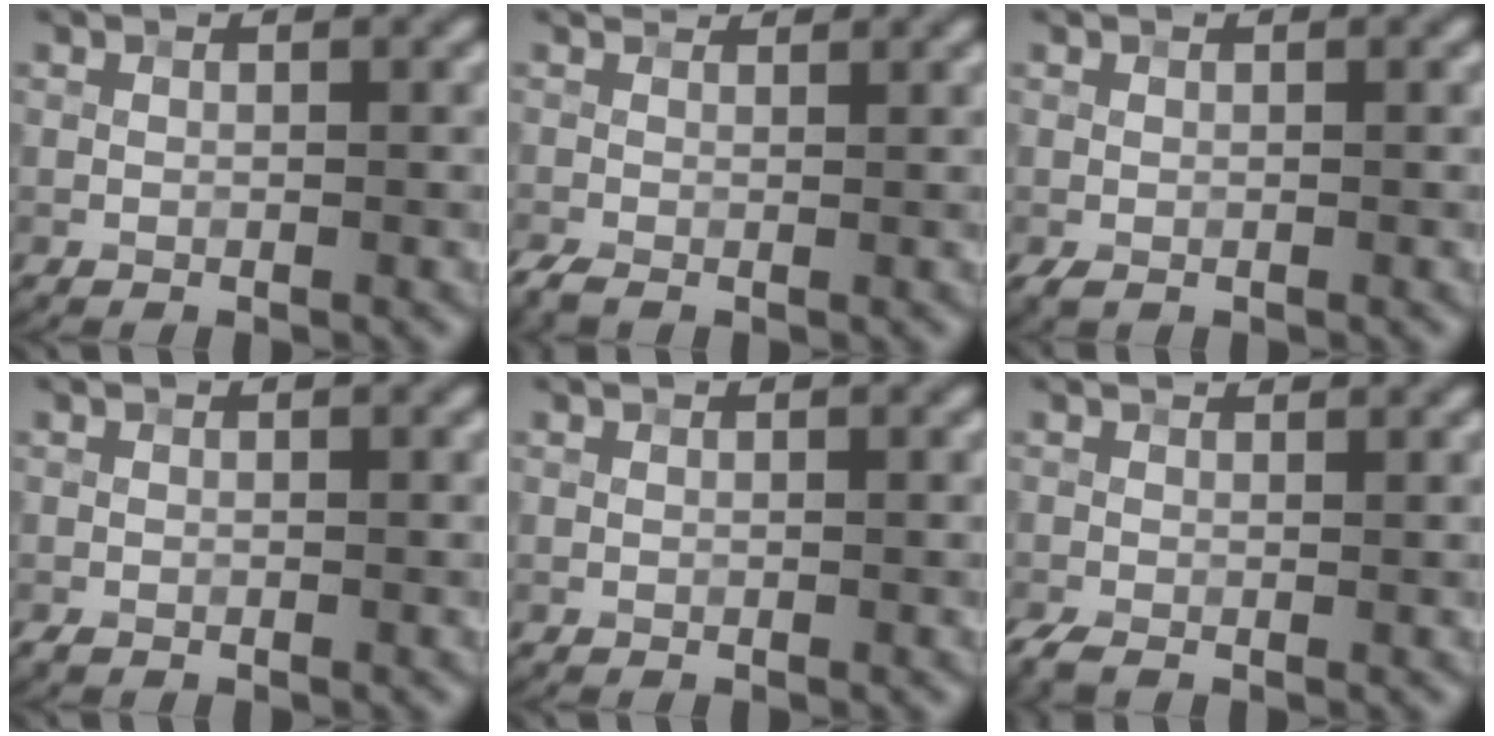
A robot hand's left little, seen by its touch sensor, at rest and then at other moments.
{"total": 1.9, "force": [-0.5, 1.2, 1.4], "torque": [-0.050, -0.003, -0.016]}
{"total": 1.0, "force": [-0.5, 0.7, 0.5], "torque": [-0.018, -0.003, -0.011]}
{"total": 0.7, "force": [-0.4, 0.4, 0.3], "torque": [-0.010, -0.002, -0.009]}
{"total": 0.0}
{"total": 2.0, "force": [-0.7, 1.2, 1.5], "torque": [-0.051, -0.003, -0.021]}